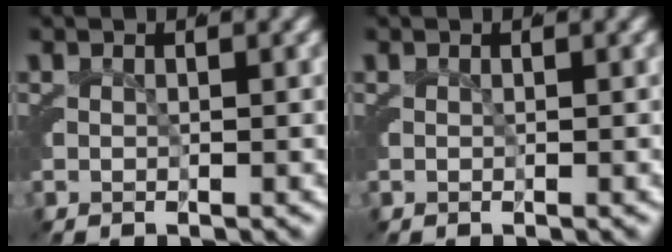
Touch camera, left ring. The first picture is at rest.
{"total": 0.0}